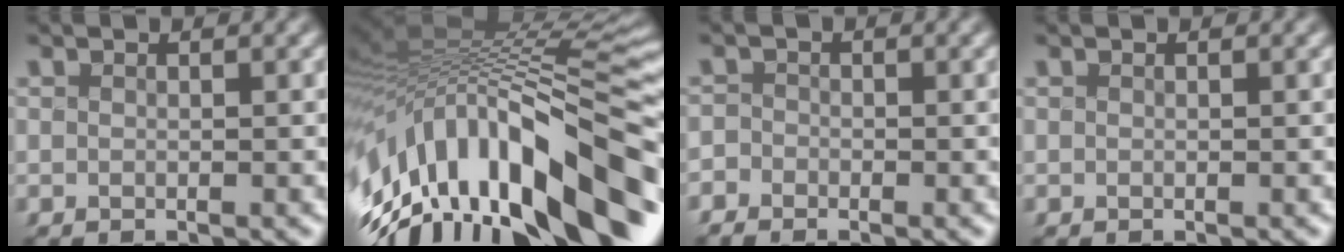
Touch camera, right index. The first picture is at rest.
{"total": 18.7, "force": [-7.6, 11.0, 13.1], "torque": [-0.235, 0.005, -0.107]}
{"total": 1.9, "force": [-1.6, 1.0, -0.5], "torque": [0.014, -0.001, -0.039]}
{"total": 0.0}